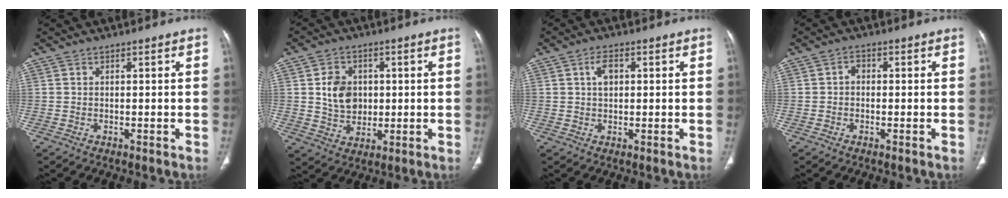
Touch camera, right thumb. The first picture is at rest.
{"total": 8.2, "force": [1.0, 6.7, 4.6], "torque": [-0.053, -0.007, 0.022]}
{"total": 3.4, "force": [0.9, 2.1, 2.6], "torque": [-0.040, 0.005, 0.014]}
{"total": 1.9, "force": [-0.2, 1.5, 1.1], "torque": [-0.005, 0.010, -0.011]}